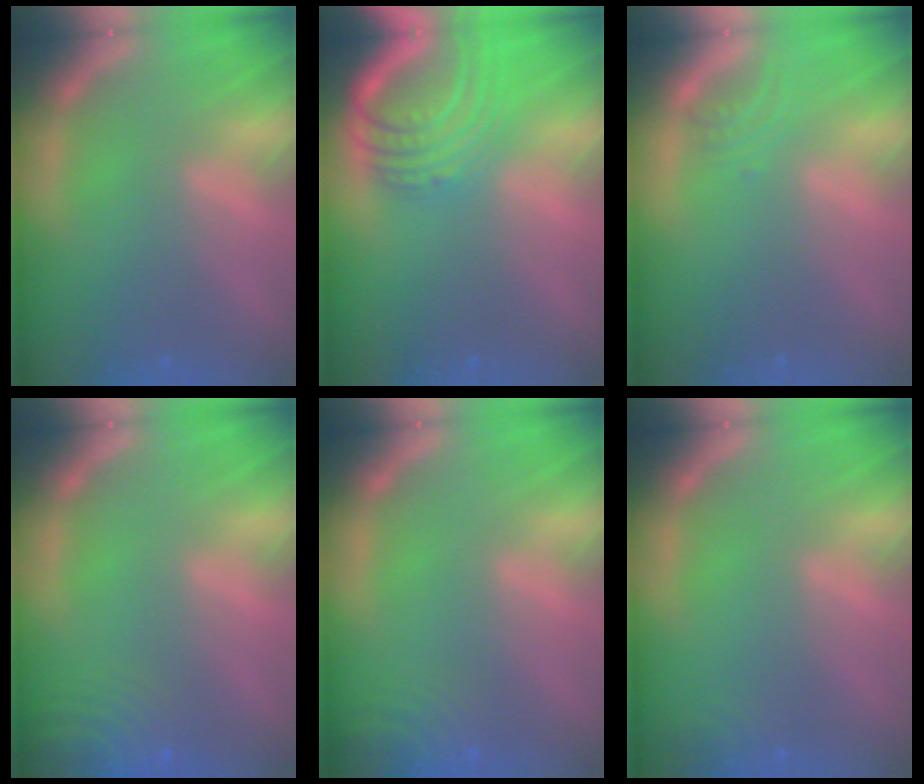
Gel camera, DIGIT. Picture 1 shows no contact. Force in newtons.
{"total": 7.6}
{"total": 1.4}
{"total": 8.0}
{"total": 5.6}
{"total": 1.4}